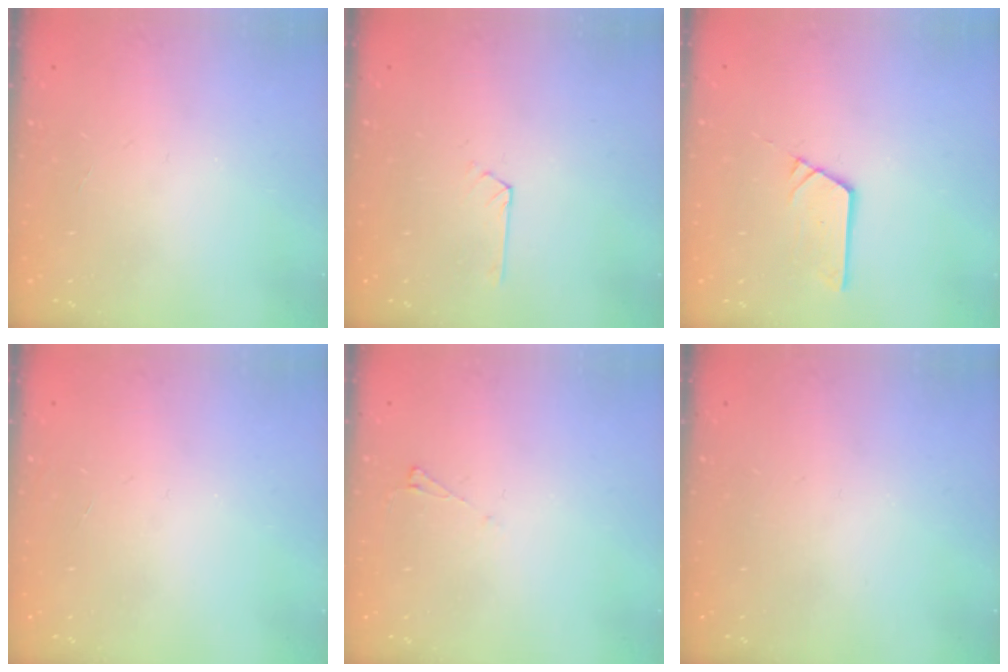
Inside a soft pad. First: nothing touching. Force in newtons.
{"total": 2.0, "press": 2.0, "slide": 0.2}
{"total": 3.8, "press": 3.8, "slide": 0.4}
{"total": 0.0}
{"total": 3.3, "press": 3.3, "slide": 0.5}
{"total": 0.0}